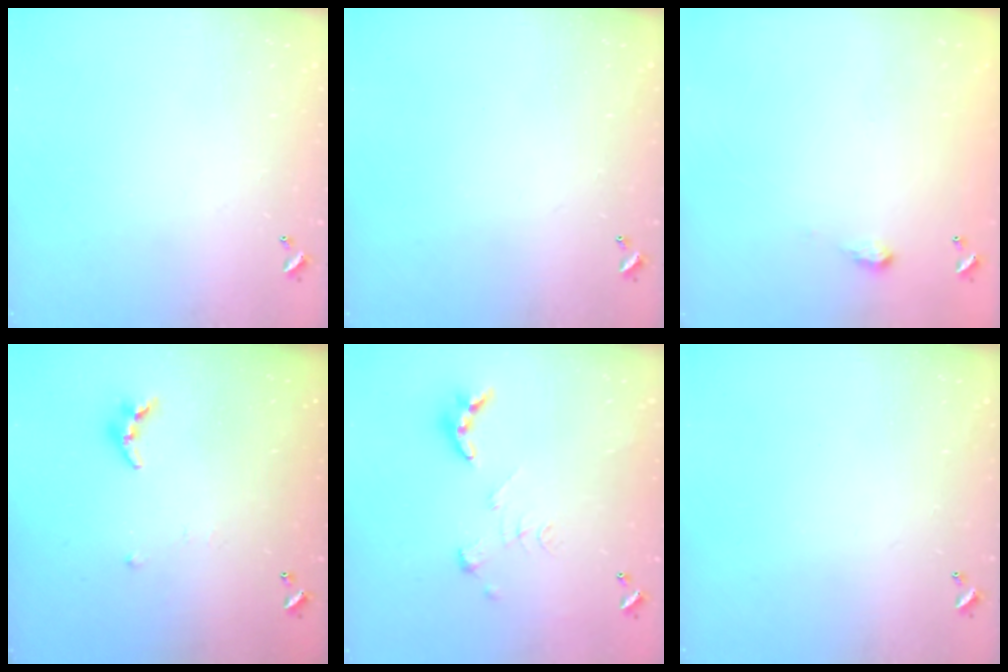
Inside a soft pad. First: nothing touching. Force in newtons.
{"total": 0.0}
{"total": 2.0, "press": 2.0, "slide": 0.3}
{"total": 6.8, "press": 6.7, "slide": 0.5}
{"total": 2.7, "press": 2.2, "slide": 1.5}
{"total": 0.0}